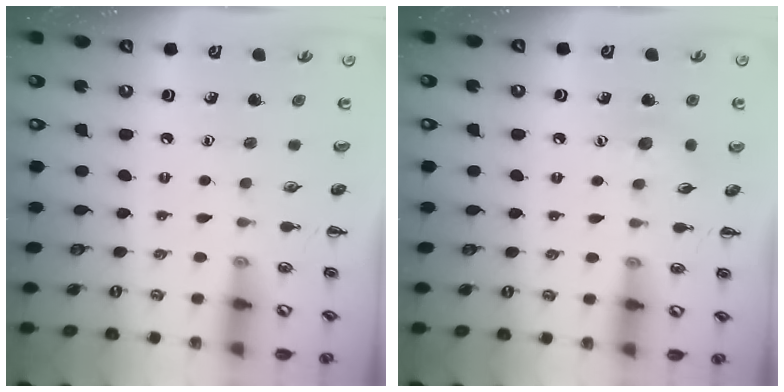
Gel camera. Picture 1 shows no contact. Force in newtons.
{"total": 5.4, "press": 5.3, "slide": 1.0}